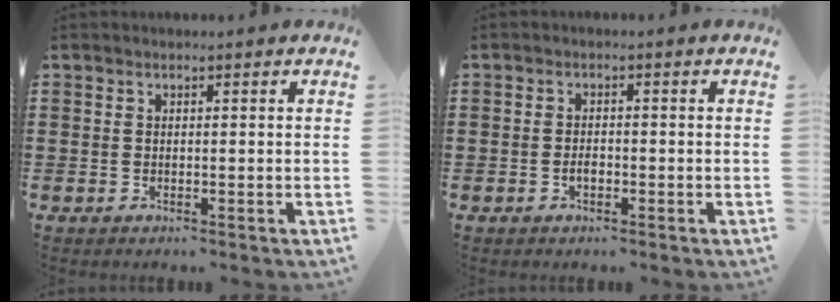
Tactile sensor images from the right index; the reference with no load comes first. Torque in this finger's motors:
{"motor_torque": [1.19, 0.37, 0.08, 0.05]}